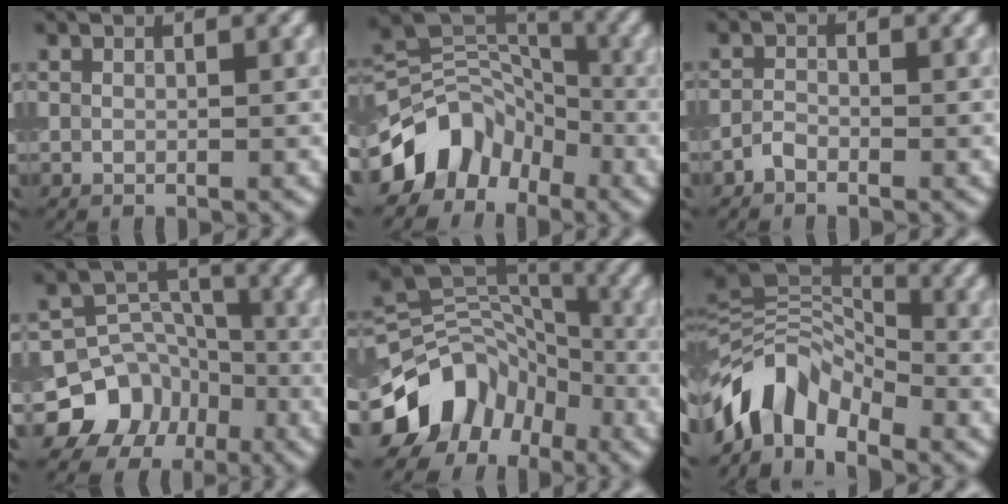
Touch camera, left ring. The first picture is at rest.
{"total": 7.1, "force": [-4.1, 4.9, 3.0], "torque": [-0.038, 0.006, -0.089]}
{"total": 1.0, "force": [-0.9, 0.3, 0.4], "torque": [-0.008, 0.005, -0.021]}
{"total": 8.5, "force": [-4.7, 6.9, 1.4], "torque": [-0.004, 0.005, -0.101]}
{"total": 8.8, "force": [-4.9, 6.3, 3.6], "torque": [-0.056, 0.003, -0.096]}
{"total": 7.2, "force": [-4.2, 4.2, 4.0], "torque": [-0.061, 0.007, -0.089]}